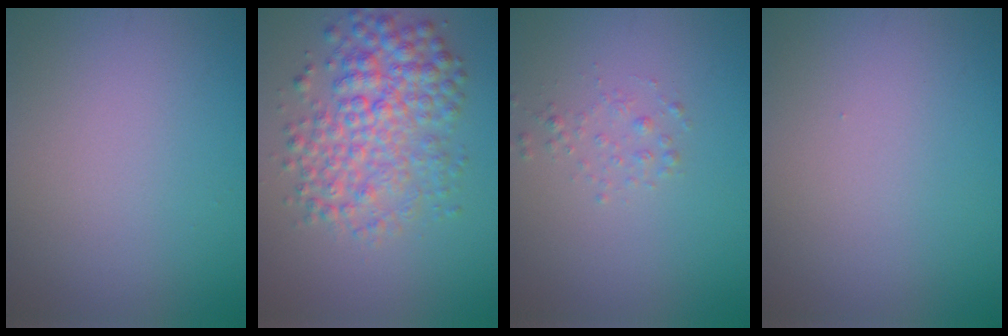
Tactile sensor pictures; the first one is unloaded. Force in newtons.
{"total": 5.8, "press": 5.8, "slide": 0.0}
{"total": 0.9, "press": 0.9, "slide": 0.0}
{"total": 0.0}